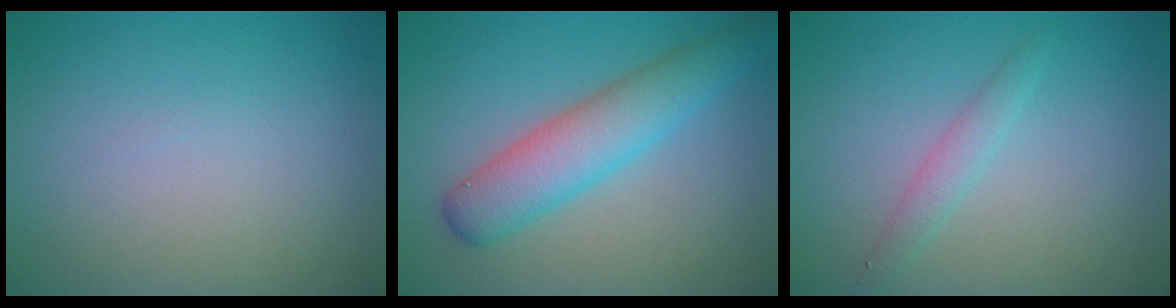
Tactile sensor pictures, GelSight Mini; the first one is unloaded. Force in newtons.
{"total": 5.2, "press": 5.2, "slide": 0.1}
{"total": 1.6, "press": 1.6, "slide": 0.0}